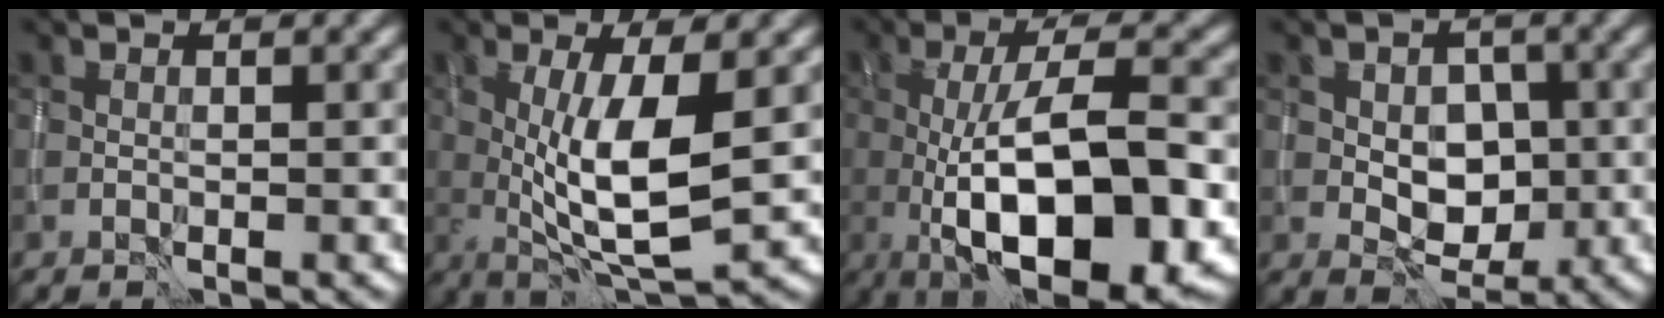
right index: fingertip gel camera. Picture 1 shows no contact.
{"total": 7.4, "force": [0.2, 2.2, 7.1], "torque": [-0.130, -0.006, 0.008]}
{"total": 12.8, "force": [-2.9, 4.4, 11.6], "torque": [-0.172, 0.001, -0.046]}
{"total": 4.4, "force": [-0.2, 3.3, 2.9], "torque": [-0.037, 0.000, -0.001]}